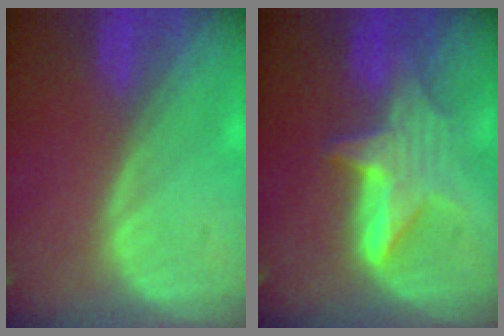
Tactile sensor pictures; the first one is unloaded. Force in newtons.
{"total": 6.5, "press": 6.4, "slide": 0.8}